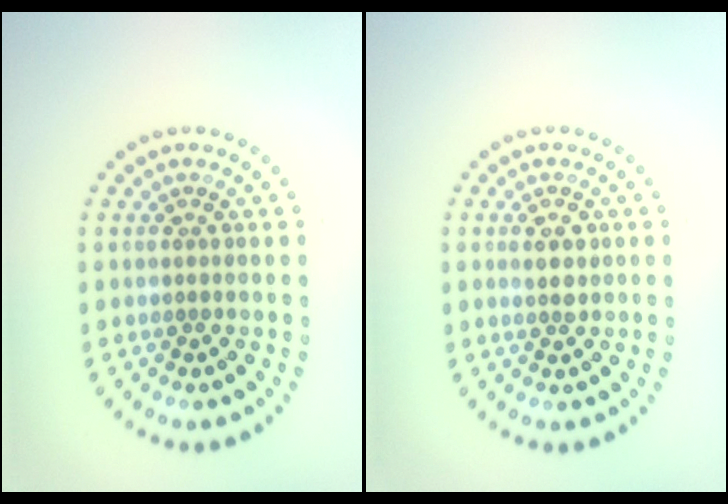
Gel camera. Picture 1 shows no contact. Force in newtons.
{"total": 1.5, "press": 1.5, "slide": 0.2}